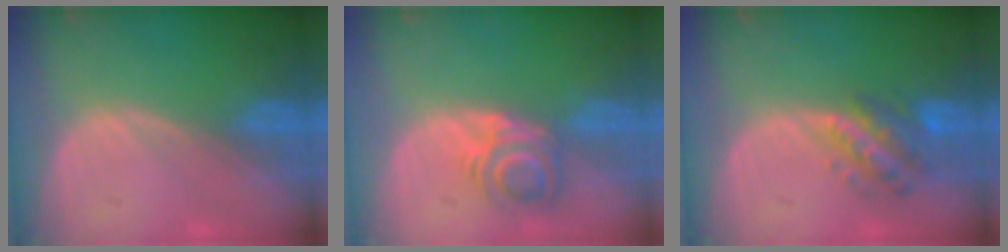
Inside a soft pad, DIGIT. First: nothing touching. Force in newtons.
{"total": 5.7, "press": 5.1, "slide": 2.5}
{"total": 5.9, "press": 5.7, "slide": 1.2}